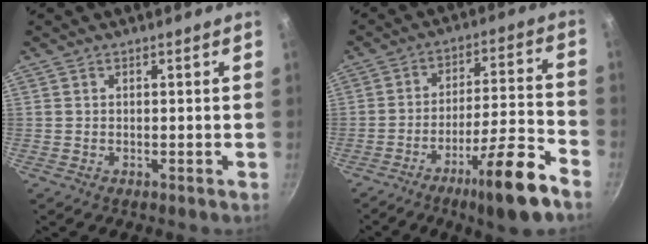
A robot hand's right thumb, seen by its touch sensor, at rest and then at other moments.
{"total": 14.5, "force": [-9.1, 1.8, 11.2], "torque": [-0.172, 0.058, -0.140]}